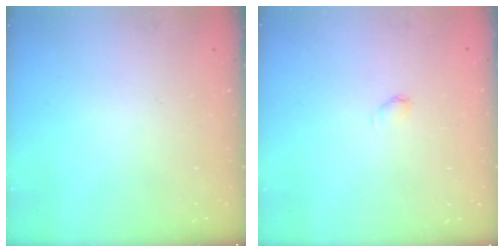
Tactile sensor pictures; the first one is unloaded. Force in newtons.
{"total": 3.6, "press": 3.5, "slide": 0.7}